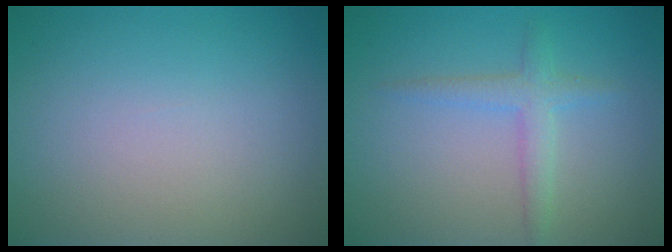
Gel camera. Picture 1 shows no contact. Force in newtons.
{"total": 2.2, "press": 2.2, "slide": 0.0}